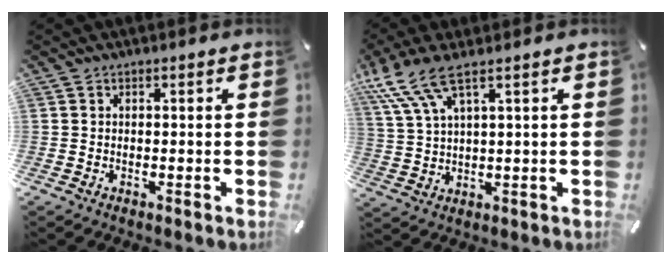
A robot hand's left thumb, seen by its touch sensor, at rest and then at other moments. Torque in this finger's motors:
{"motor_torque": [1.68, 0.98, 1.34, -1.42, 0.48]}